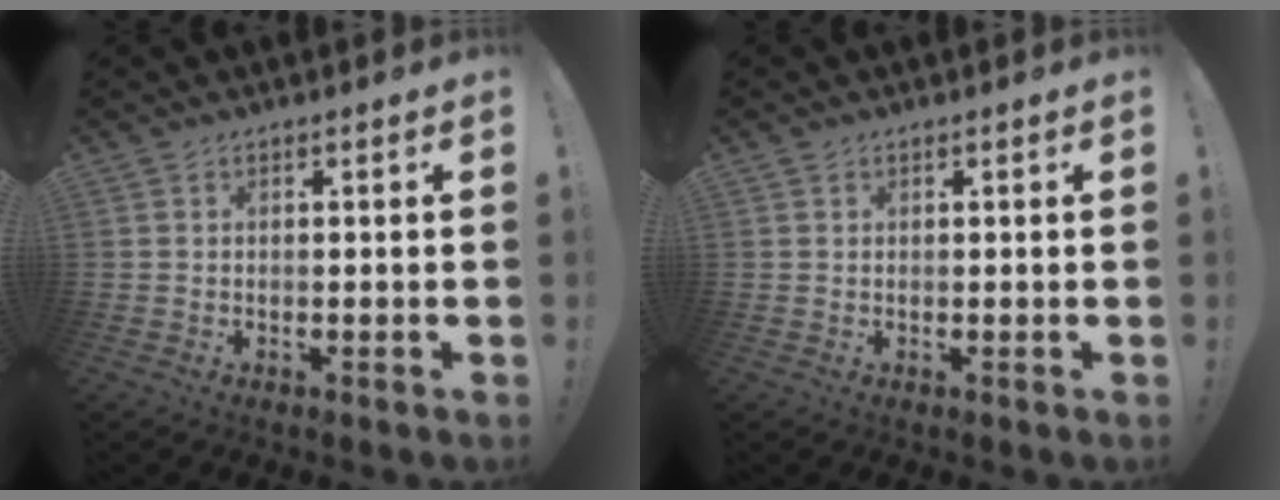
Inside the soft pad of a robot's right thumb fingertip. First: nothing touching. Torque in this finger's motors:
{"motor_torque": [-0.54, -0.07, -0.15, 0.07, 0.06]}